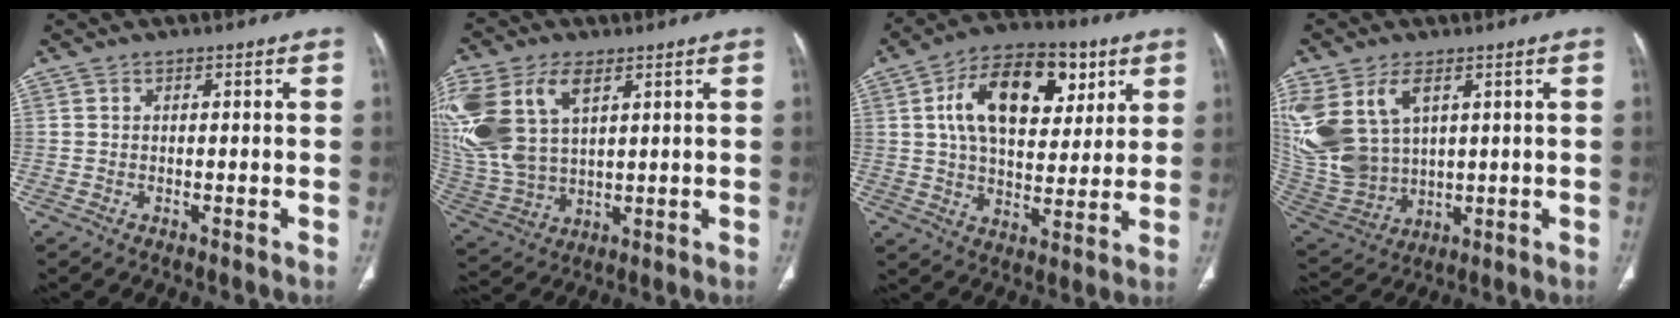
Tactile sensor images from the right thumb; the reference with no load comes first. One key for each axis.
{"total": 21.3, "fx": 8.1, "fy": 12.8, "fz": 15.1, "tx": -0.364, "ty": -0.001, "tz": 0.163}
{"total": 18.6, "fx": 6.4, "fy": 10.8, "fz": 13.7, "tx": -0.188, "ty": -0.004, "tz": 0.100}
{"total": 18.3, "fx": 6.4, "fy": 11.9, "fz": 12.3, "tx": -0.284, "ty": -0.014, "tz": 0.150}